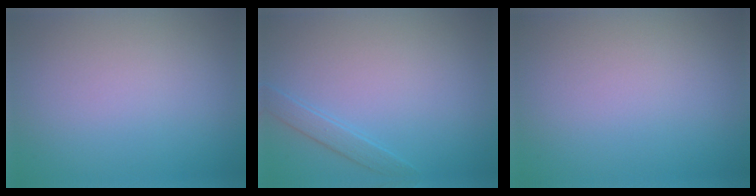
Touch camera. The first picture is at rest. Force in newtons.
{"total": 1.4, "press": 1.4, "slide": 0.1}
{"total": 0.0}